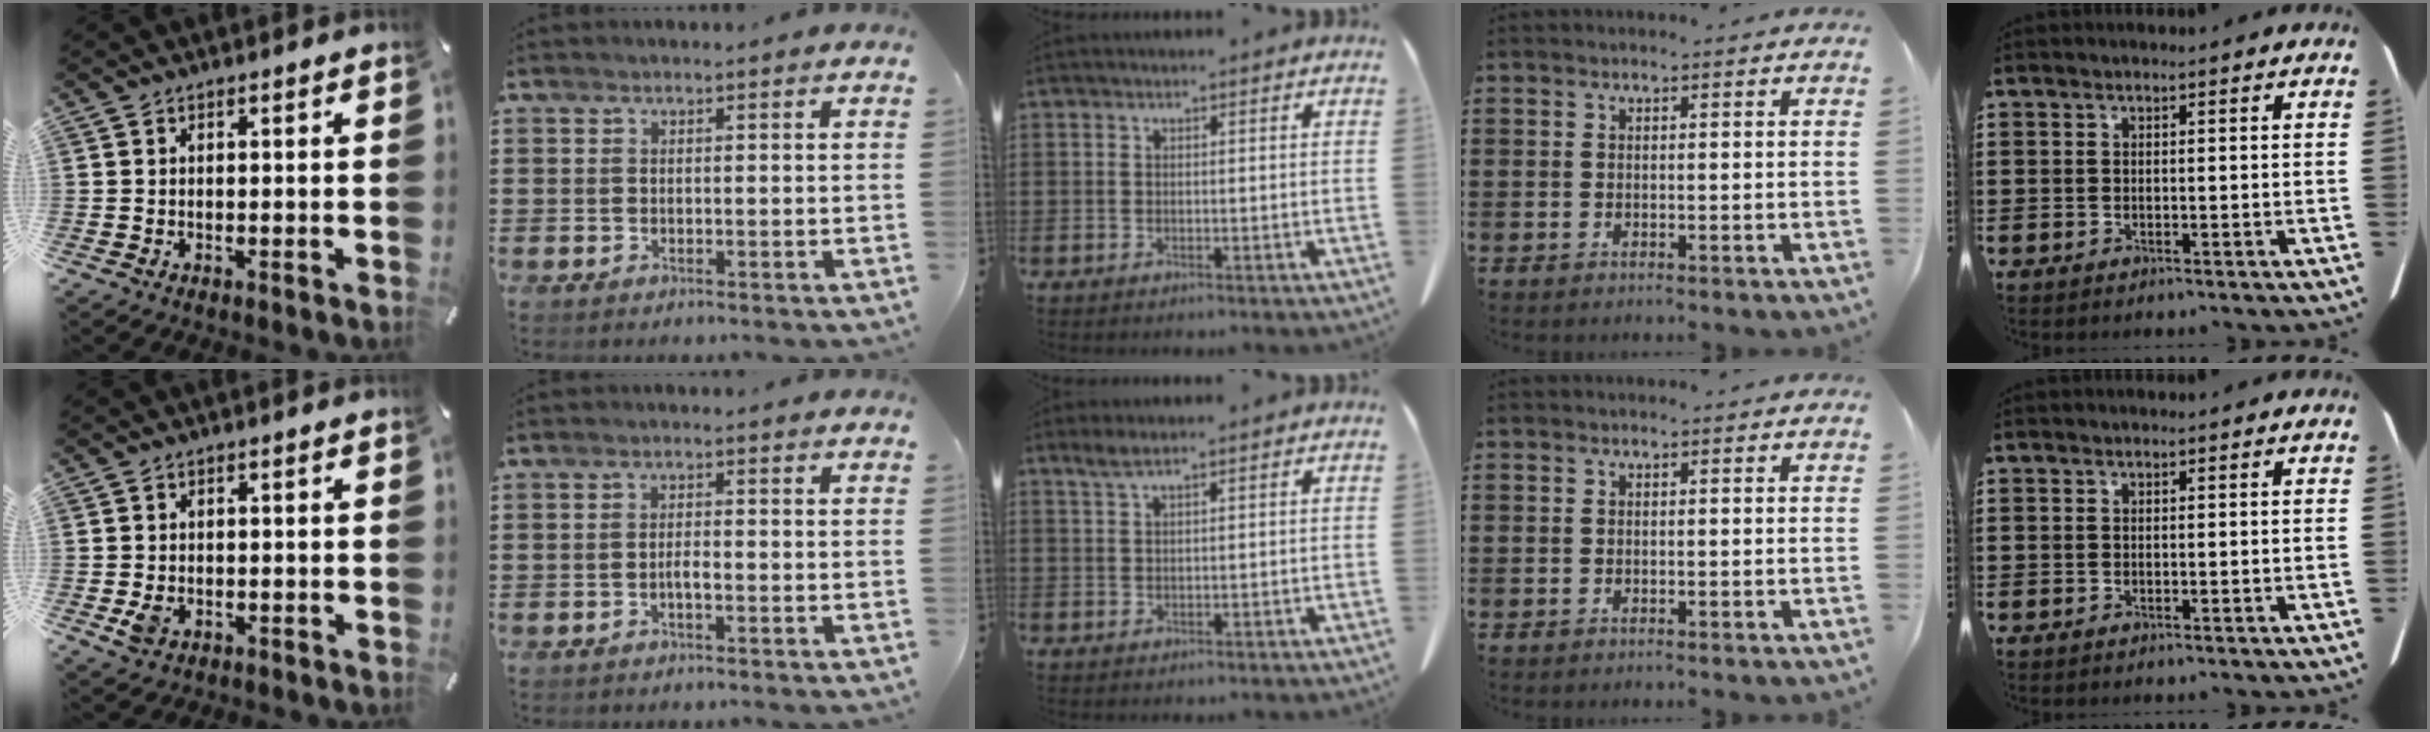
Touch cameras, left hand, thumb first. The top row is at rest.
{"thumb": {"total": 3.0, "force": [-0.7, 2.0, 2.1], "torque": [-0.048, -0.002, -0.014]}, "index": {"total": 1.6, "force": [-0.8, 0.4, 1.4], "torque": [-0.028, 0.001, -0.014]}, "middle": {"total": 1.7, "force": [1.3, 0.0, 1.1], "torque": [-0.024, 0.000, 0.024]}}